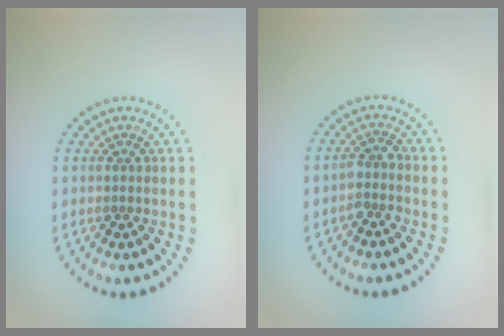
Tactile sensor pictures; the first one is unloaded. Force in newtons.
{"total": 1.8, "press": 1.5, "slide": 1.0}